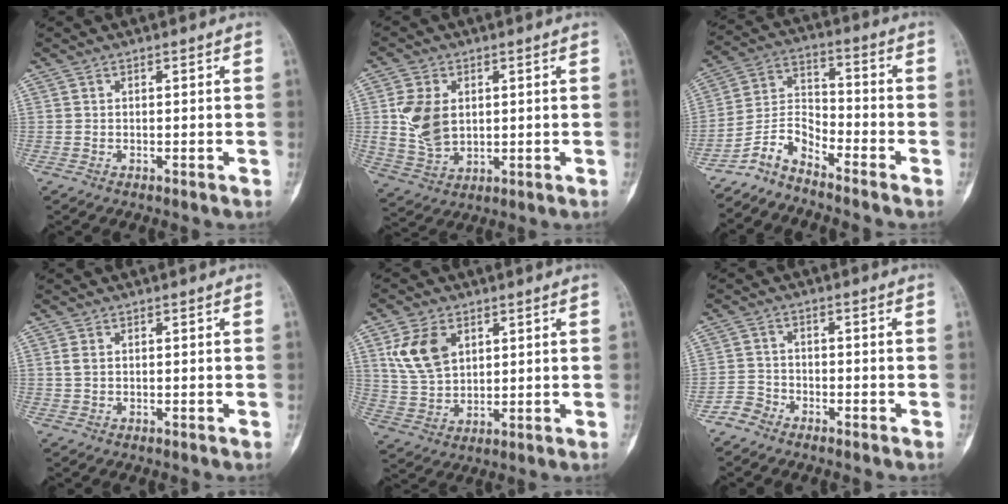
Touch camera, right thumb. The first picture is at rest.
{"total": 9.9, "force": [1.4, 6.9, 7.0], "torque": [-0.127, -0.007, 0.039]}
{"total": 7.2, "force": [-6.3, 1.9, 2.8], "torque": [-0.057, 0.066, -0.134]}
{"total": 1.6, "force": [0.3, 1.0, 1.2], "torque": [-0.030, 0.001, 0.006]}
{"total": 10.1, "force": [4.0, 6.7, 6.5], "torque": [-0.112, -0.011, 0.086]}
{"total": 3.1, "force": [-2.6, 1.7, 0.2], "torque": [0.004, 0.012, -0.059]}